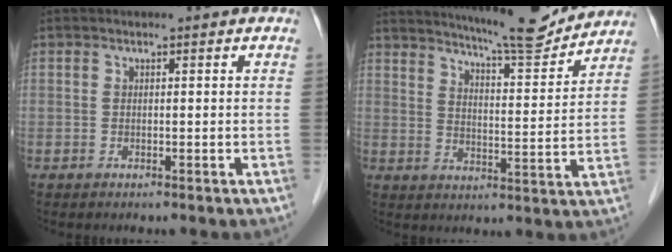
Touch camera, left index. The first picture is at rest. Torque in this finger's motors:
{"motor_torque": [1.03, -1.11, 0.48, 0.09]}